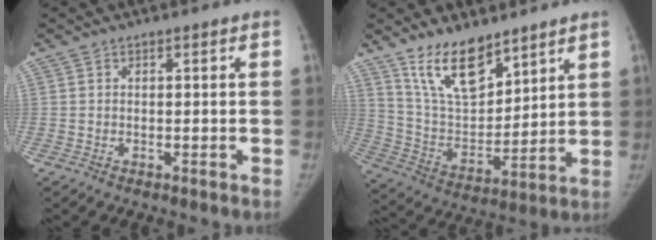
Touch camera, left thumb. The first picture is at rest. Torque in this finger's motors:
{"motor_torque": [1.04, 1.04, 0.86, -0.81, 0.32]}